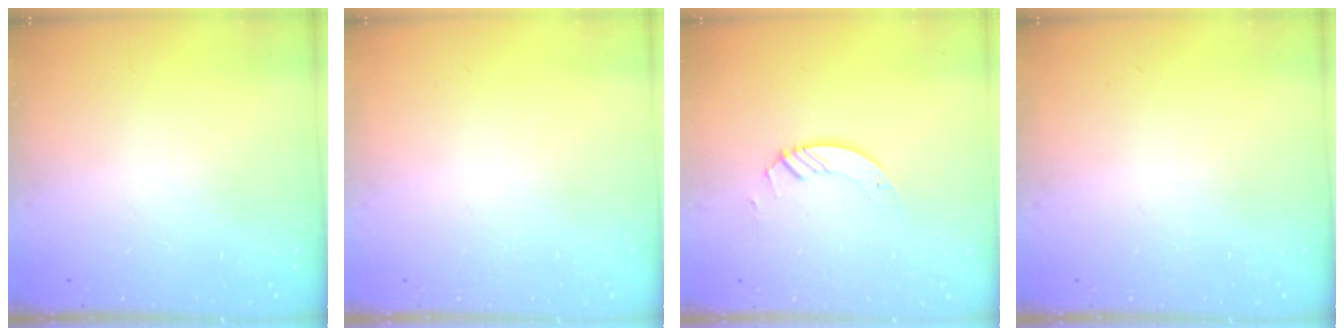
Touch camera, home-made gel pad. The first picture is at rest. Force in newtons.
{"total": 0.0}
{"total": 2.9, "press": 2.9, "slide": 0.3}
{"total": 0.0}